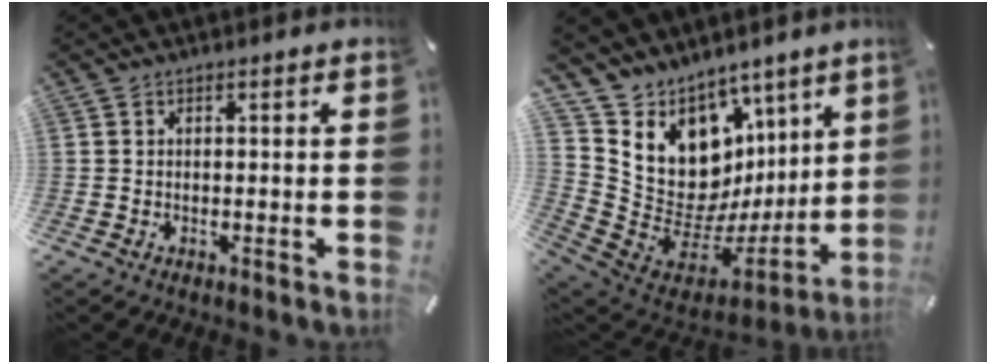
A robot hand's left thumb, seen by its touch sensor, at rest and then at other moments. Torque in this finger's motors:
{"motor_torque": [1.49, -0.15, 1.34, -1.43, 0.12]}